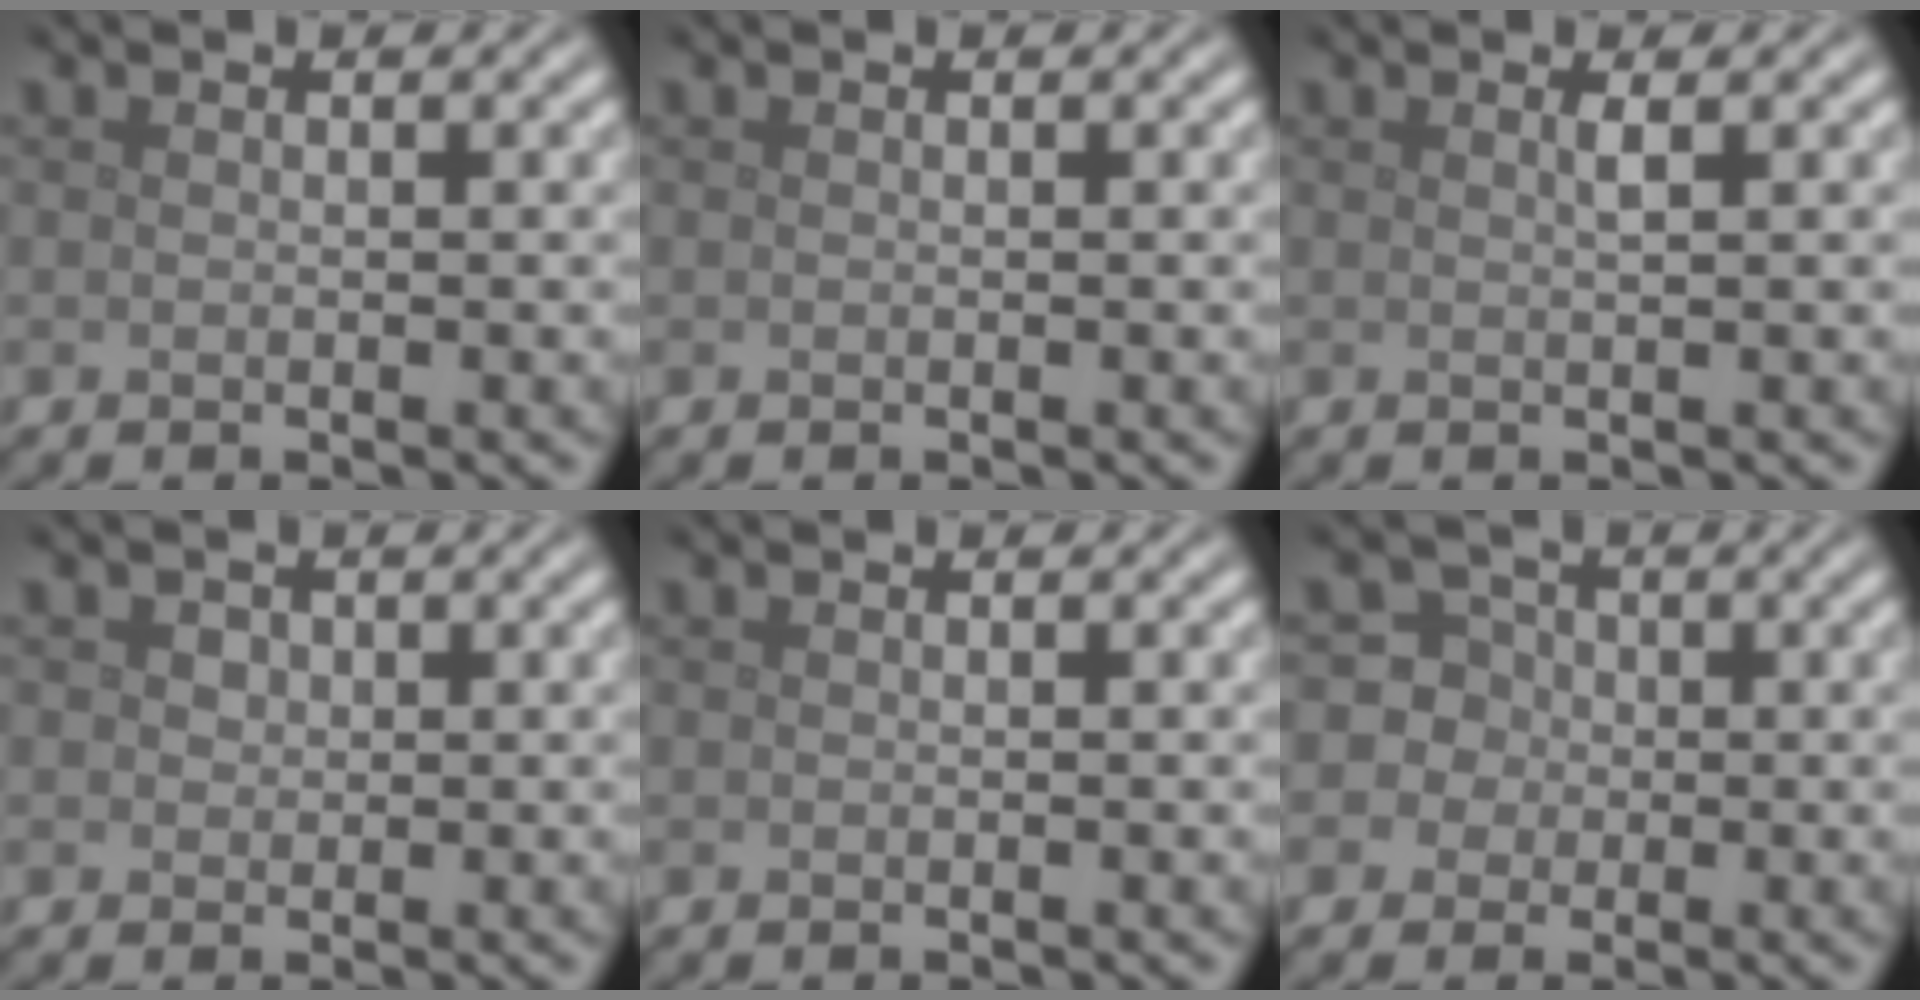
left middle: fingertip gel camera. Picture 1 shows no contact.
{"total": 0.0}
{"total": 0.9, "force": [0.4, 0.2, 0.8], "torque": [-0.009, 0.002, 0.004]}
{"total": 0.9, "force": [0.4, 0.8, 0.3], "torque": [-0.004, 0.001, 0.004]}
{"total": 0.0}
{"total": 6.4, "force": [0.5, 6.3, 1.3], "torque": [-0.019, 0.037, -0.011]}